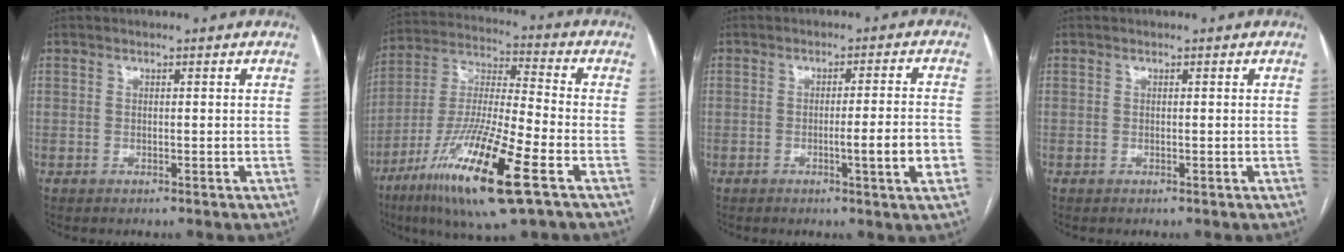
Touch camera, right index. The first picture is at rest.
{"total": 19.4, "force": [-9.5, 1.7, 16.8], "torque": [-0.345, -0.038, -0.172]}
{"total": 6.6, "force": [-2.0, -0.7, 6.2], "torque": [-0.082, -0.007, -0.030]}
{"total": 0.0}